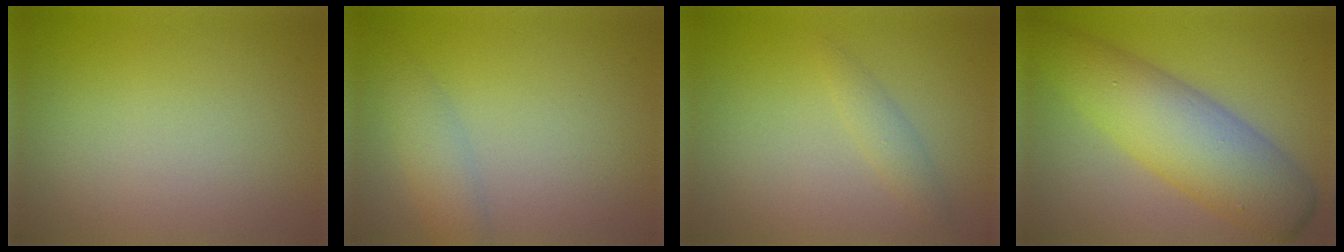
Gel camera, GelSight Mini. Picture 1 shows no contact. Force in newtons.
{"total": 2.5, "press": 2.5, "slide": 0.1}
{"total": 1.4, "press": 1.4, "slide": 0.0}
{"total": 8.2, "press": 8.2, "slide": 0.3}